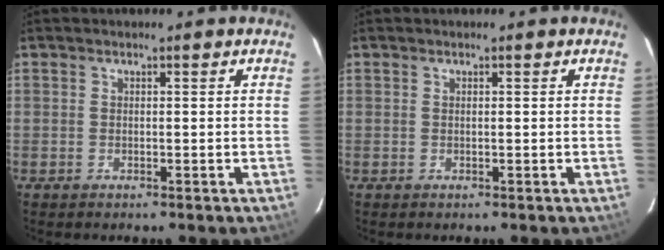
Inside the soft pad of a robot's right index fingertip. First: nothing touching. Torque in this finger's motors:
{"motor_torque": [-0.25, 0.00, 0.04, 0.01]}